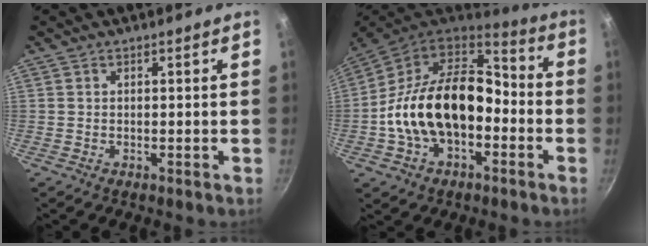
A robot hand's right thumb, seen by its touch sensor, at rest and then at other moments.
{"total": 22.3, "force": [-3.7, 14.5, 16.5], "torque": [-0.272, 0.059, -0.071]}